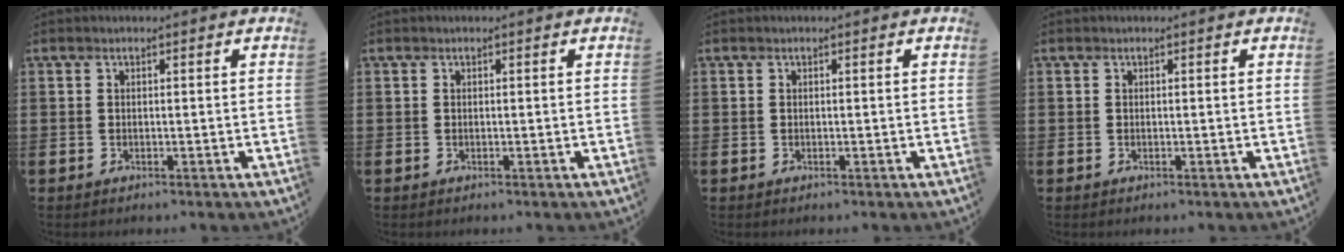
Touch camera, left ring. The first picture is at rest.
{"total": 0.0}
{"total": 0.0}
{"total": 0.0}